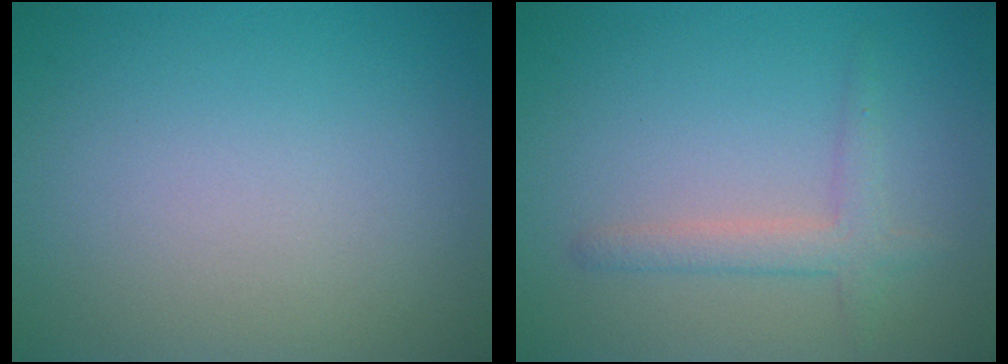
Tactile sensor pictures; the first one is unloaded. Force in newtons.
{"total": 2.1, "press": 2.1, "slide": 0.1}